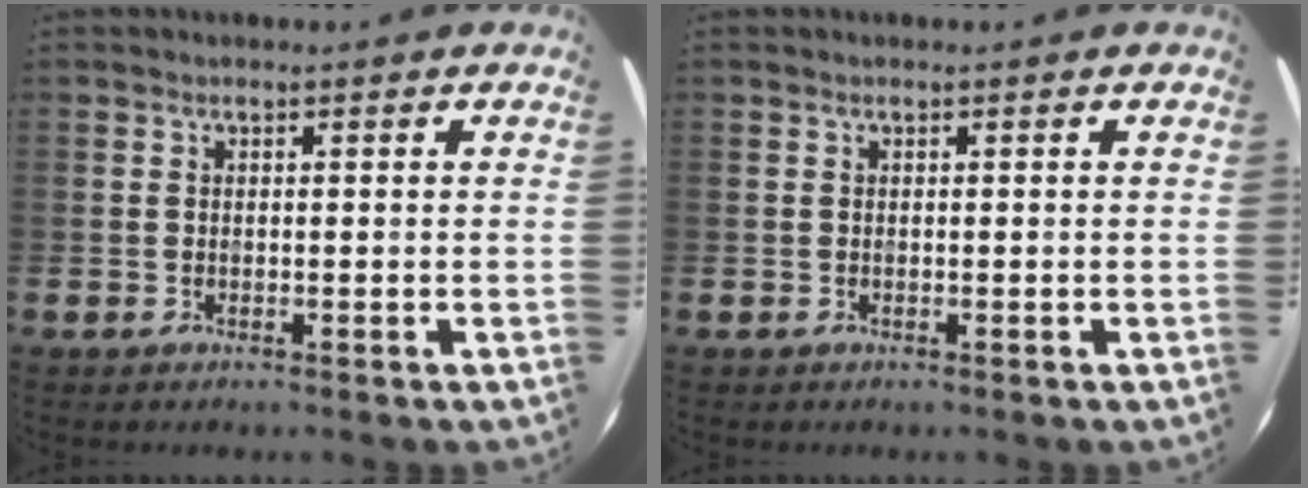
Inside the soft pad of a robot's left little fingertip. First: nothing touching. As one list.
[{"total": 0.0}]